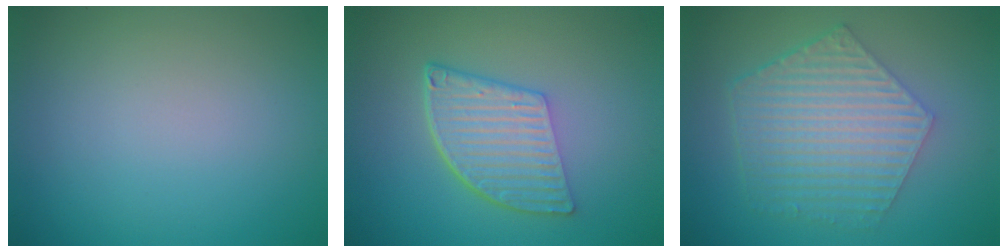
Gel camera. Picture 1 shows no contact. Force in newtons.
{"total": 6.1, "press": 4.1, "slide": 4.5}
{"total": 6.2, "press": 4.5, "slide": 4.3}